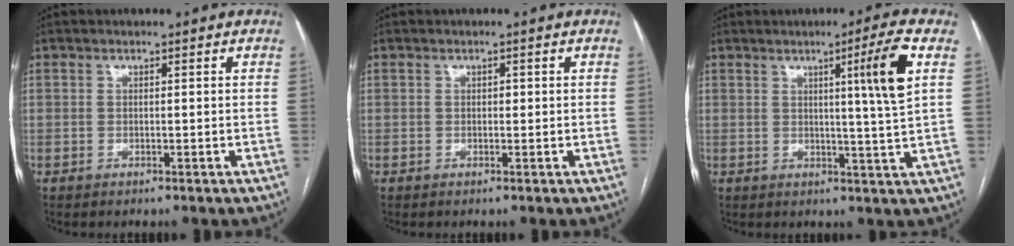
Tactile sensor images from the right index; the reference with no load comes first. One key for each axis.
{"total": 0.6, "fx": 0.1, "fy": 0.4, "fz": 0.4, "tx": -0.006, "ty": 0.001, "tz": 0.001}
{"total": 8.0, "fx": 2.5, "fy": -2.0, "fz": 7.3, "tx": -0.112, "ty": -0.010, "tz": 0.041}